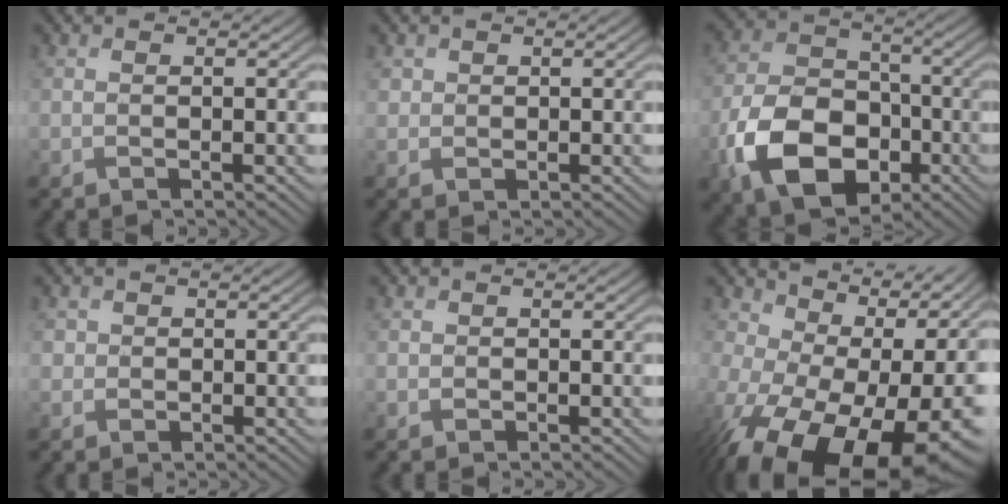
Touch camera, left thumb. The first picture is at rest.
{"total": 1.4, "force": [0.7, 1.1, 0.2], "torque": [-0.006, -0.003, 0.015]}
{"total": 12.7, "force": [-5.1, 8.7, 7.8], "torque": [-0.183, -0.019, -0.104]}
{"total": 1.4, "force": [0.3, 1.3, 0.1], "torque": [-0.001, -0.004, 0.006]}
{"total": 0.5, "force": [0.2, 0.5, 0.0], "torque": [0.001, -0.002, 0.003]}
{"total": 19.9, "force": [-4.1, 13.5, 14.0], "torque": [-0.224, -0.057, -0.027]}